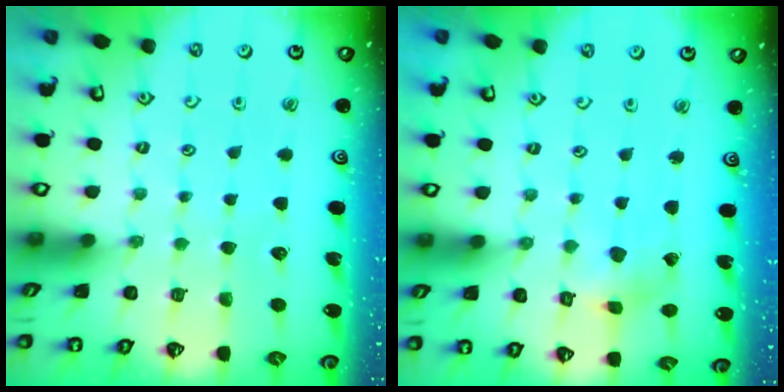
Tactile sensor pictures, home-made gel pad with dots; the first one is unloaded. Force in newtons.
{"total": 2.4, "press": 2.4, "slide": 0.5}